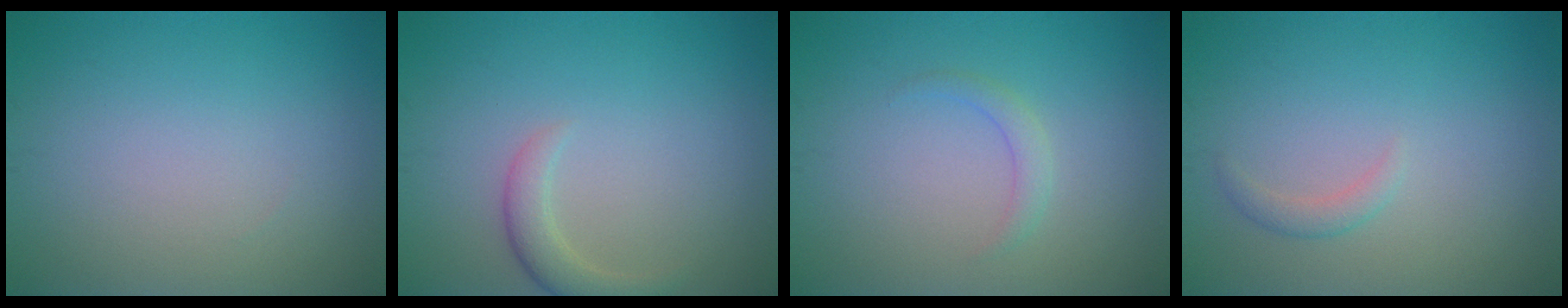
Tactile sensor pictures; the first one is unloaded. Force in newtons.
{"total": 2.2, "press": 2.2, "slide": 0.2}
{"total": 1.2, "press": 1.2, "slide": 0.1}
{"total": 1.1, "press": 1.1, "slide": 0.1}